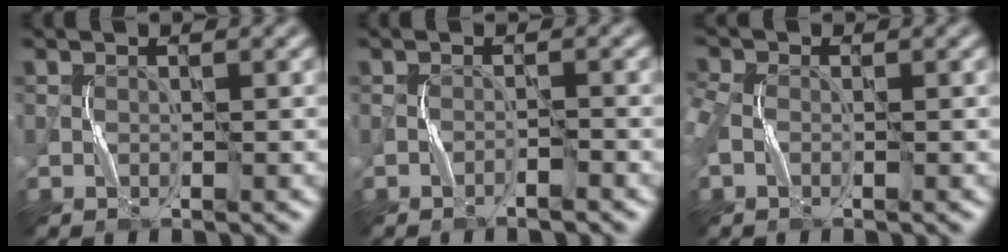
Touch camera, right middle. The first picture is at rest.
{"total": 1.0, "force": [-0.9, 0.0, 0.5], "torque": [-0.009, 0.007, -0.017]}
{"total": 2.5, "force": [-0.5, 1.8, 1.7], "torque": [-0.053, 0.003, -0.020]}